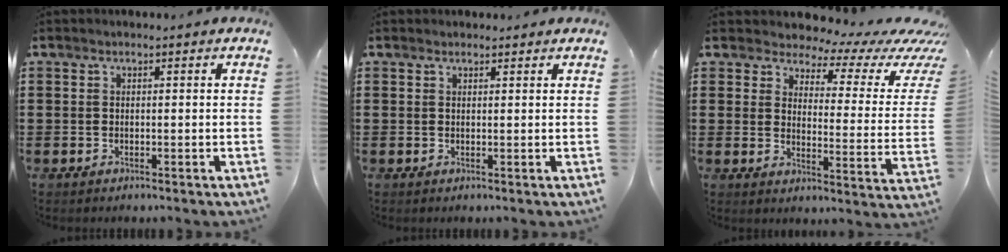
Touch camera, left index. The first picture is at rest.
{"total": 0.9, "force": [0.8, 0.4, 0.1], "torque": [-0.004, 0.002, 0.016]}
{"total": 4.6, "force": [3.9, 1.9, 1.7], "torque": [-0.041, -0.034, 0.060]}